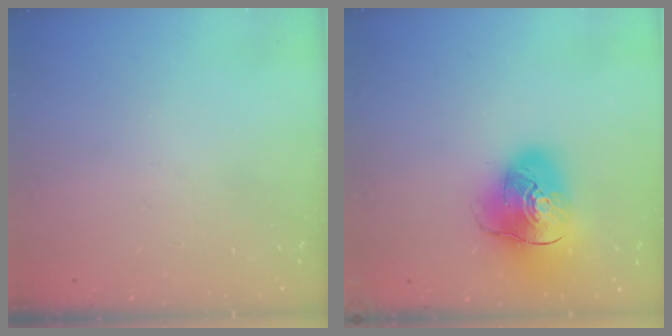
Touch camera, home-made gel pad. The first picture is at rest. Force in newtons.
{"total": 14.8, "press": 14.7, "slide": 2.1}